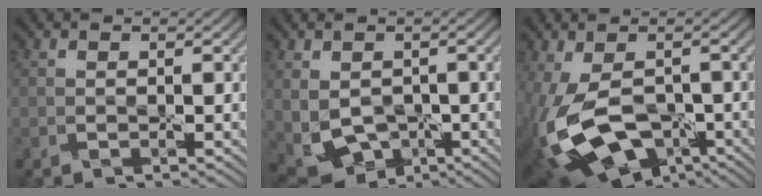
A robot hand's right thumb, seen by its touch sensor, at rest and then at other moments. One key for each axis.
{"total": 7.4, "fx": -1.2, "fy": 5.7, "fz": 4.6, "tx": -0.117, "ty": -0.037, "tz": -0.011}
{"total": 15.2, "fx": -6.3, "fy": 8.4, "fz": 10.9, "tx": -0.258, "ty": -0.051, "tz": -0.084}